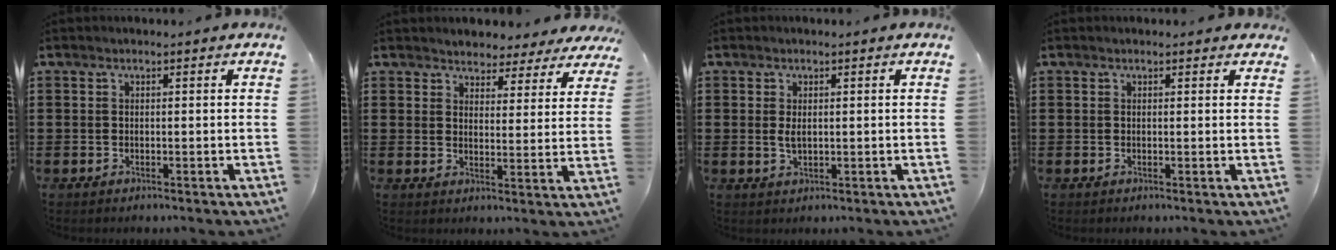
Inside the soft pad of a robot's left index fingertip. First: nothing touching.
{"total": 3.6, "force": [3.5, 0.7, -0.3], "torque": [-0.006, -0.019, 0.059]}
{"total": 1.8, "force": [0.2, 0.8, 1.6], "torque": [-0.041, 0.000, 0.001]}
{"total": 0.6, "force": [0.5, 0.3, 0.3], "torque": [-0.006, 0.003, 0.008]}